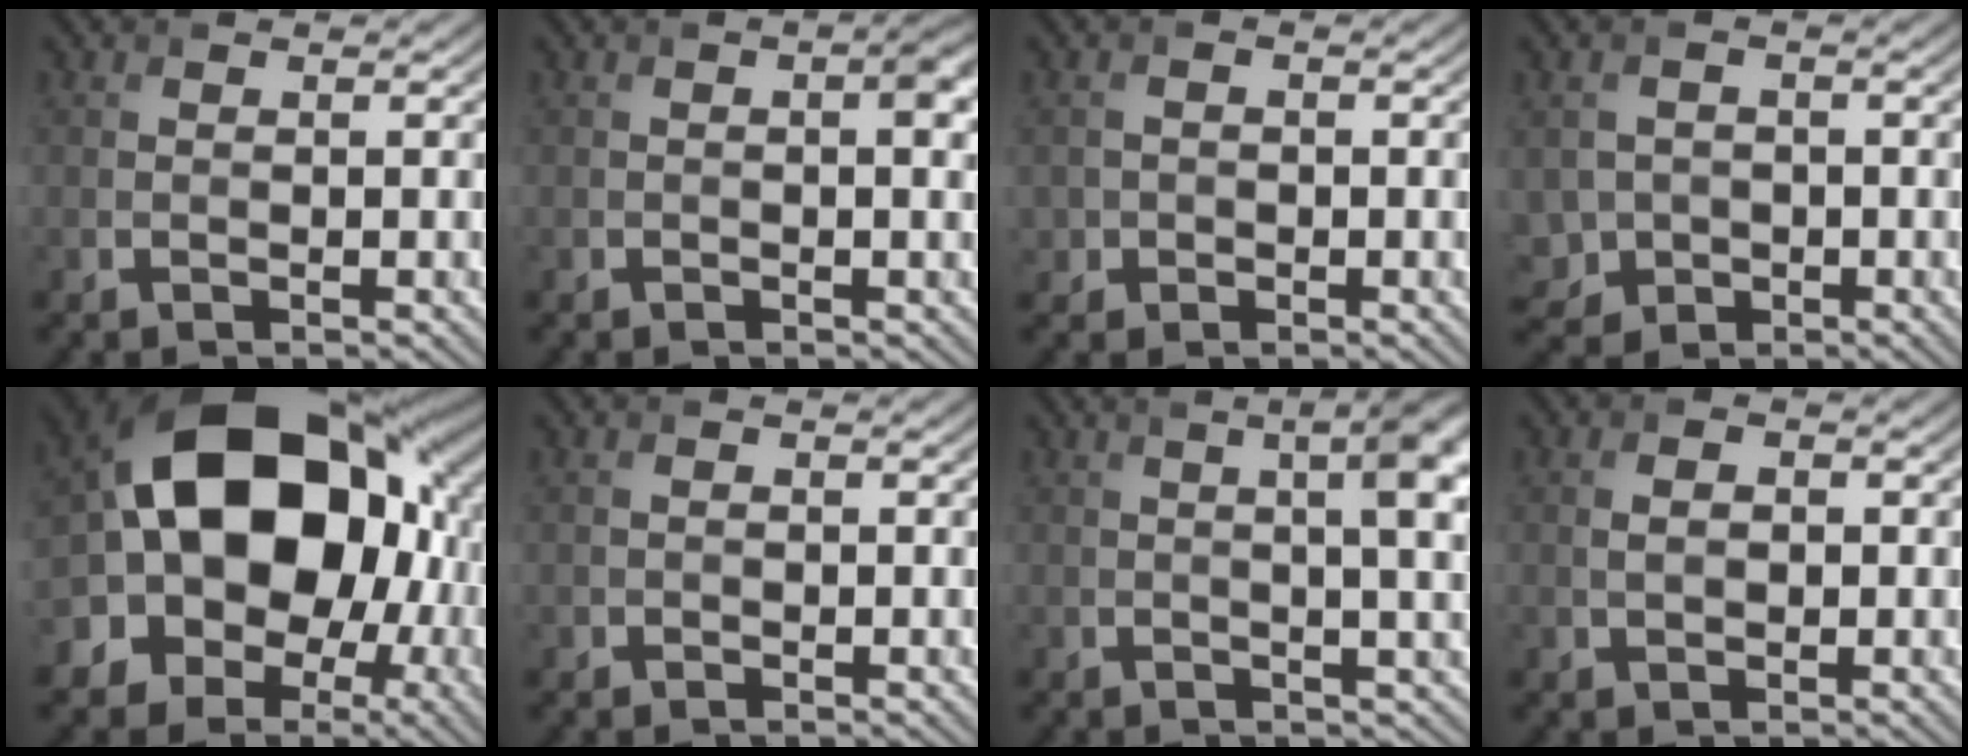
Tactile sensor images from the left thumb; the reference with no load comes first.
{"total": 2.8, "force": [0.2, 1.3, 2.5], "torque": [-0.034, 0.006, 0.001]}
{"total": 1.8, "force": [-0.8, 1.6, 0.1], "torque": [-0.001, -0.001, -0.017]}
{"total": 4.1, "force": [-1.1, 3.6, 1.4], "torque": [-0.042, -0.008, -0.031]}
{"total": 20.4, "force": [-0.2, 15.8, 12.9], "torque": [-0.223, -0.019, -0.005]}
{"total": 0.8, "force": [-0.6, 0.6, 0.0], "torque": [0.000, -0.003, -0.016]}
{"total": 7.3, "force": [1.6, 2.1, 6.9], "torque": [-0.082, 0.019, 0.018]}
{"total": 2.0, "force": [-0.3, 1.3, 1.5], "torque": [-0.027, -0.002, -0.005]}